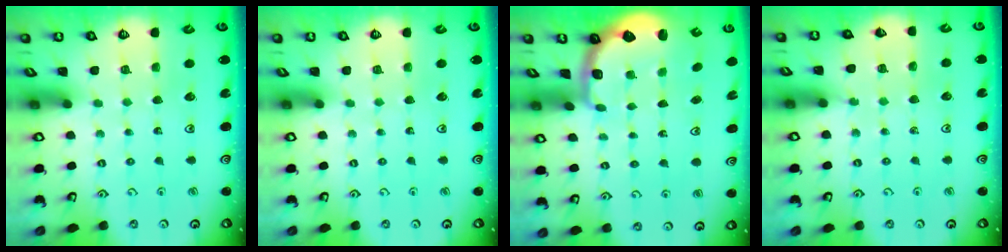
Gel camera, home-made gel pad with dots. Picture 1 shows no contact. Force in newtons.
{"total": 0.0}
{"total": 2.8, "press": 1.7, "slide": 2.2}
{"total": 5.7, "press": 5.6, "slide": 0.8}